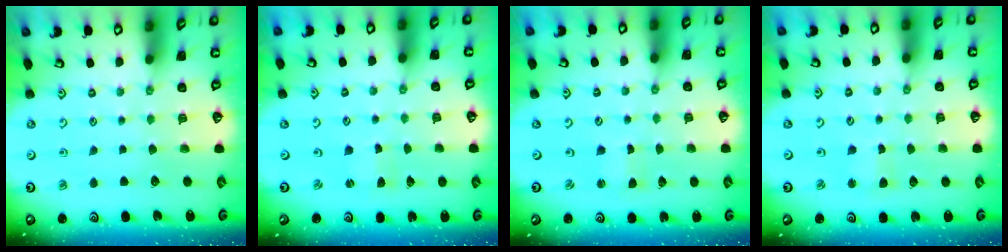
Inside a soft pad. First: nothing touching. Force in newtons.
{"total": 0.8, "press": 0.8, "slide": 0.2}
{"total": 1.3, "press": 1.3, "slide": 0.1}
{"total": 2.9, "press": 2.9, "slide": 0.3}